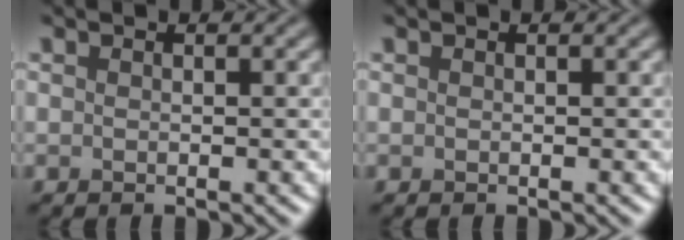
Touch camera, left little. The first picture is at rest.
{"total": 0.0}